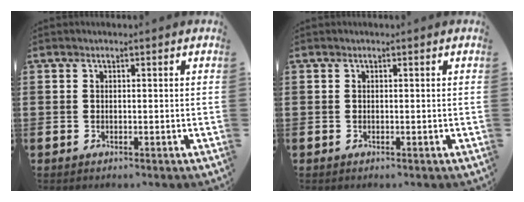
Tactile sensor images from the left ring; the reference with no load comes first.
{"total": 0.0}